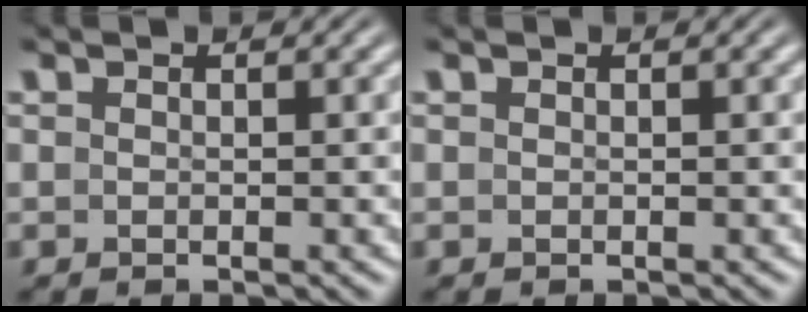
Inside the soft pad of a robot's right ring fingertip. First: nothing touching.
{"total": 0.0}